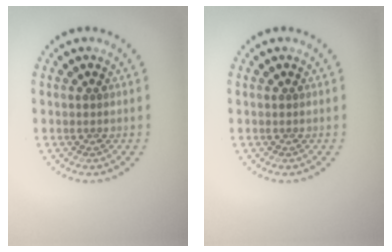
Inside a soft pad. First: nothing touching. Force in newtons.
{"total": 0.0}